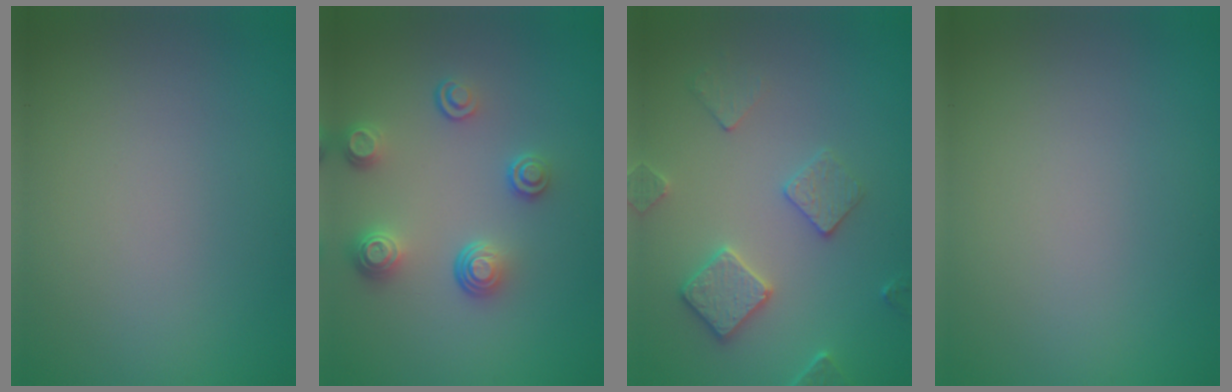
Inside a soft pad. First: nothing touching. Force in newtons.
{"total": 3.7, "press": 2.8, "slide": 2.4}
{"total": 3.3, "press": 3.1, "slide": 0.9}
{"total": 0.0}